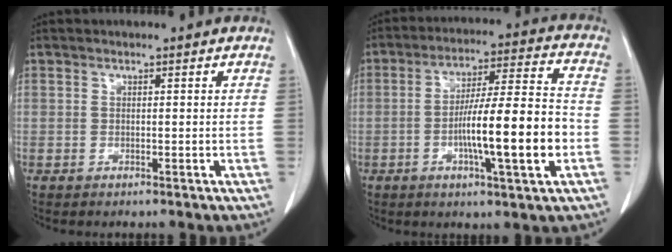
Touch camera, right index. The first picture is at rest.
{"total": 14.7, "force": [-3.5, 0.9, 14.2], "torque": [-0.235, 0.006, -0.056]}